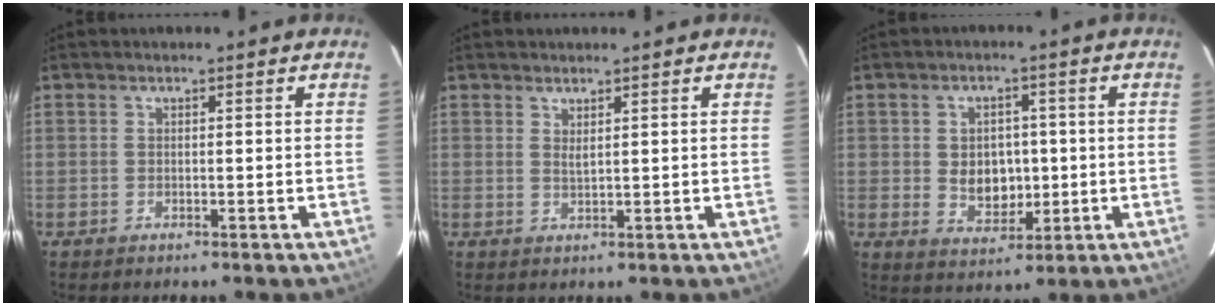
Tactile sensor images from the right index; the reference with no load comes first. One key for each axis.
{"total": 1.4, "fx": 1.1, "fy": 0.0, "fz": 0.9, "tx": -0.019, "ty": -0.002, "tz": 0.019}
{"total": 7.3, "fx": -0.1, "fy": 5.5, "fz": 4.8, "tx": -0.088, "ty": 0.003, "tz": 0.013}